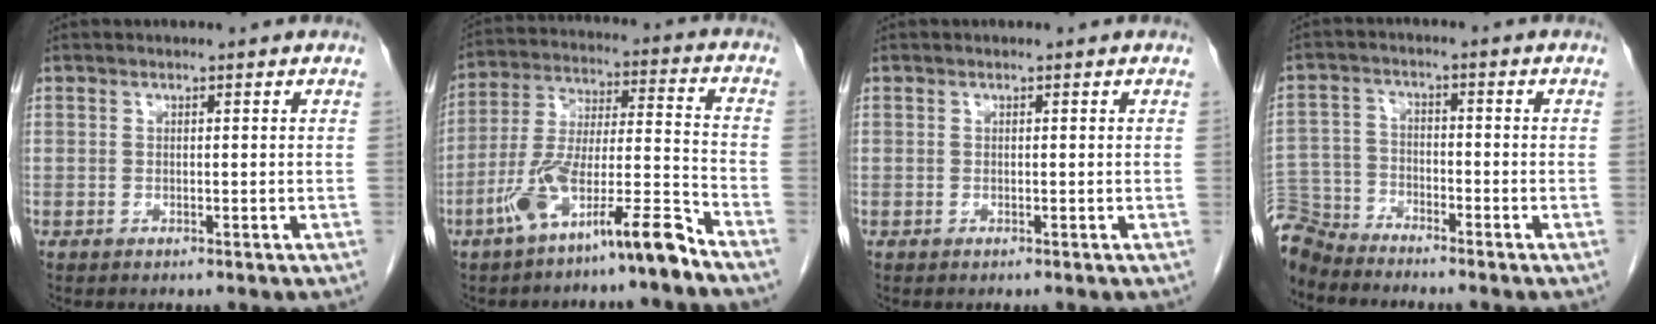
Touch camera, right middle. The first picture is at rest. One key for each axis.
{"total": 12.6, "fx": -8.6, "fy": 0.6, "fz": 9.2, "tx": -0.181, "ty": 0.008, "tz": -0.158}
{"total": 0.0}
{"total": 7.1, "fx": -7.0, "fy": 1.2, "fz": 0.4, "tx": -0.015, "ty": -0.007, "tz": -0.140}